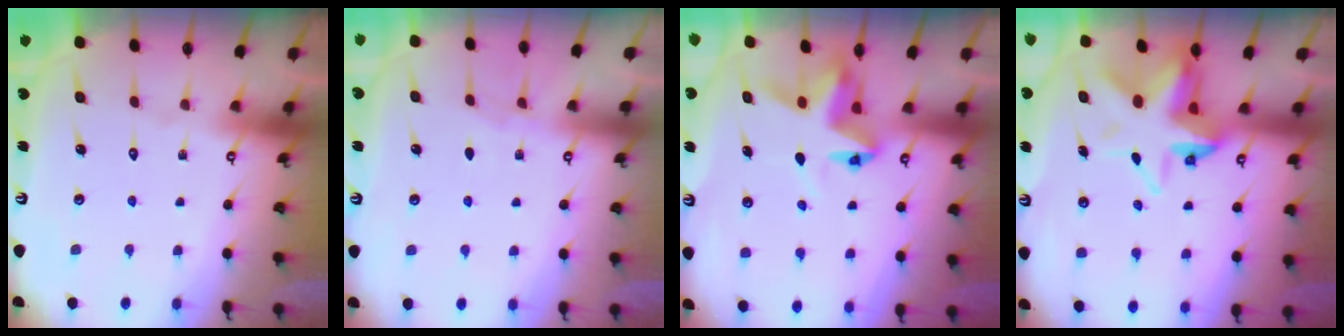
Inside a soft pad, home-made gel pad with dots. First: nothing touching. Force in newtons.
{"total": 2.8, "press": 2.7, "slide": 0.4}
{"total": 4.9, "press": 4.9, "slide": 0.3}
{"total": 7.9, "press": 7.7, "slide": 1.6}